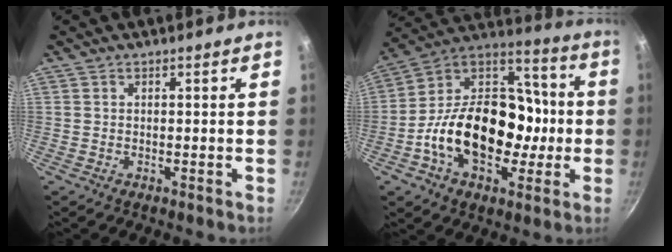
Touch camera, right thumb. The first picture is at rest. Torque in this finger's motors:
{"motor_torque": [2.56, 2.45, 1.81, -0.96, 0.23]}